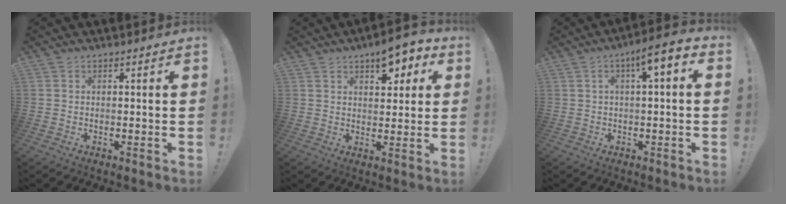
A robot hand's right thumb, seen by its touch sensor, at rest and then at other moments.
{"total": 8.0, "force": [4.4, 4.4, 5.0], "torque": [-0.045, -0.026, 0.072]}
{"total": 6.5, "force": [1.2, 1.3, 6.3], "torque": [-0.094, -0.009, 0.014]}